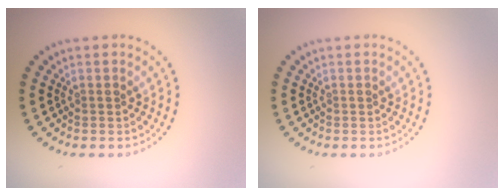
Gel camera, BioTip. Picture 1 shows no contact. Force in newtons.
{"total": 0.0}